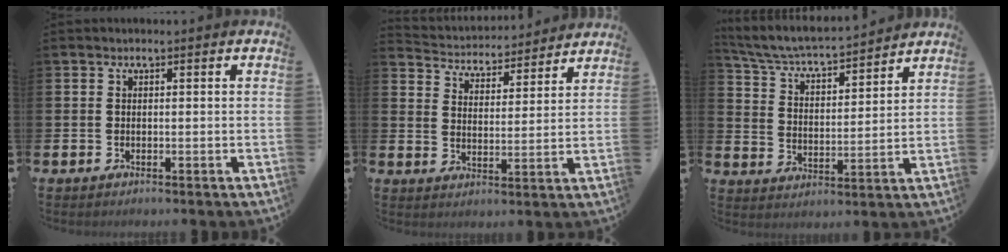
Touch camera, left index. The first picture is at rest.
{"total": 4.2, "force": [4.1, 1.1, -0.2], "torque": [-0.023, -0.040, 0.066]}
{"total": 5.4, "force": [5.2, 0.6, 1.5], "torque": [-0.058, -0.047, 0.083]}